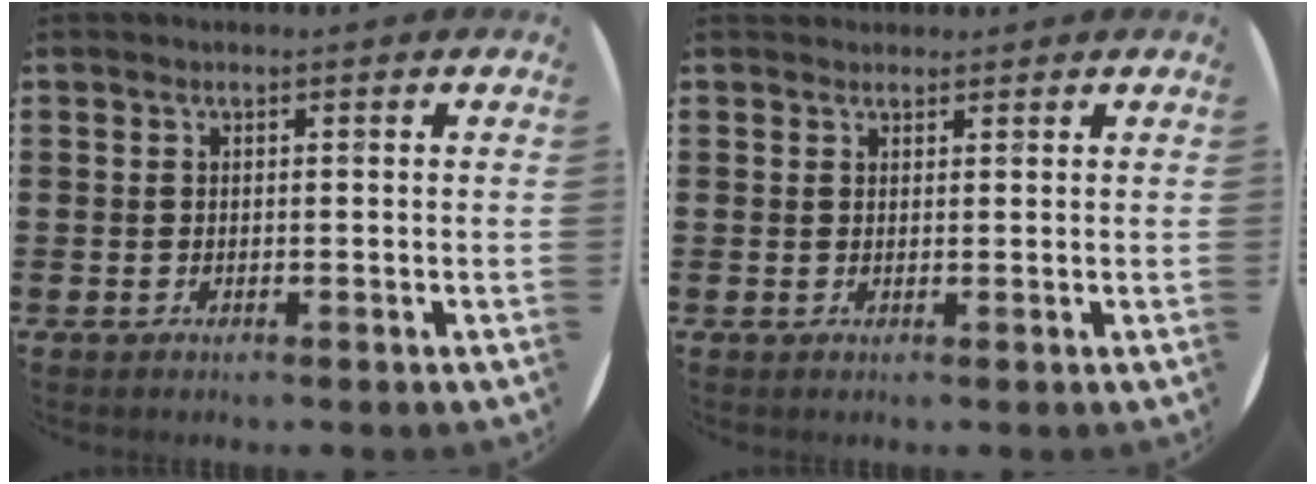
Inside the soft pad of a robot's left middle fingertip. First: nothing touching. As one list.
[{"total": 1.0, "force": [0.9, 0.3, -0.1], "torque": [0.002, 0.003, 0.018]}]